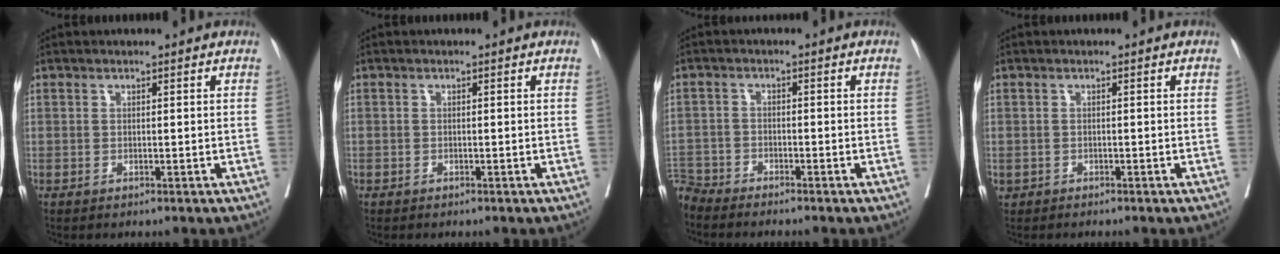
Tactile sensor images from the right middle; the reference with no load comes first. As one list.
[{"total": 0.8, "force": [-0.3, 0.8, -0.1], "torque": [0.000, 0.006, -0.009]}, {"total": 4.8, "force": [-4.8, 0.0, -0.1], "torque": [0.014, -0.007, -0.091]}, {"total": 1.1, "force": [-0.8, 0.7, 0.3], "torque": [-0.012, 0.000, -0.011]}]